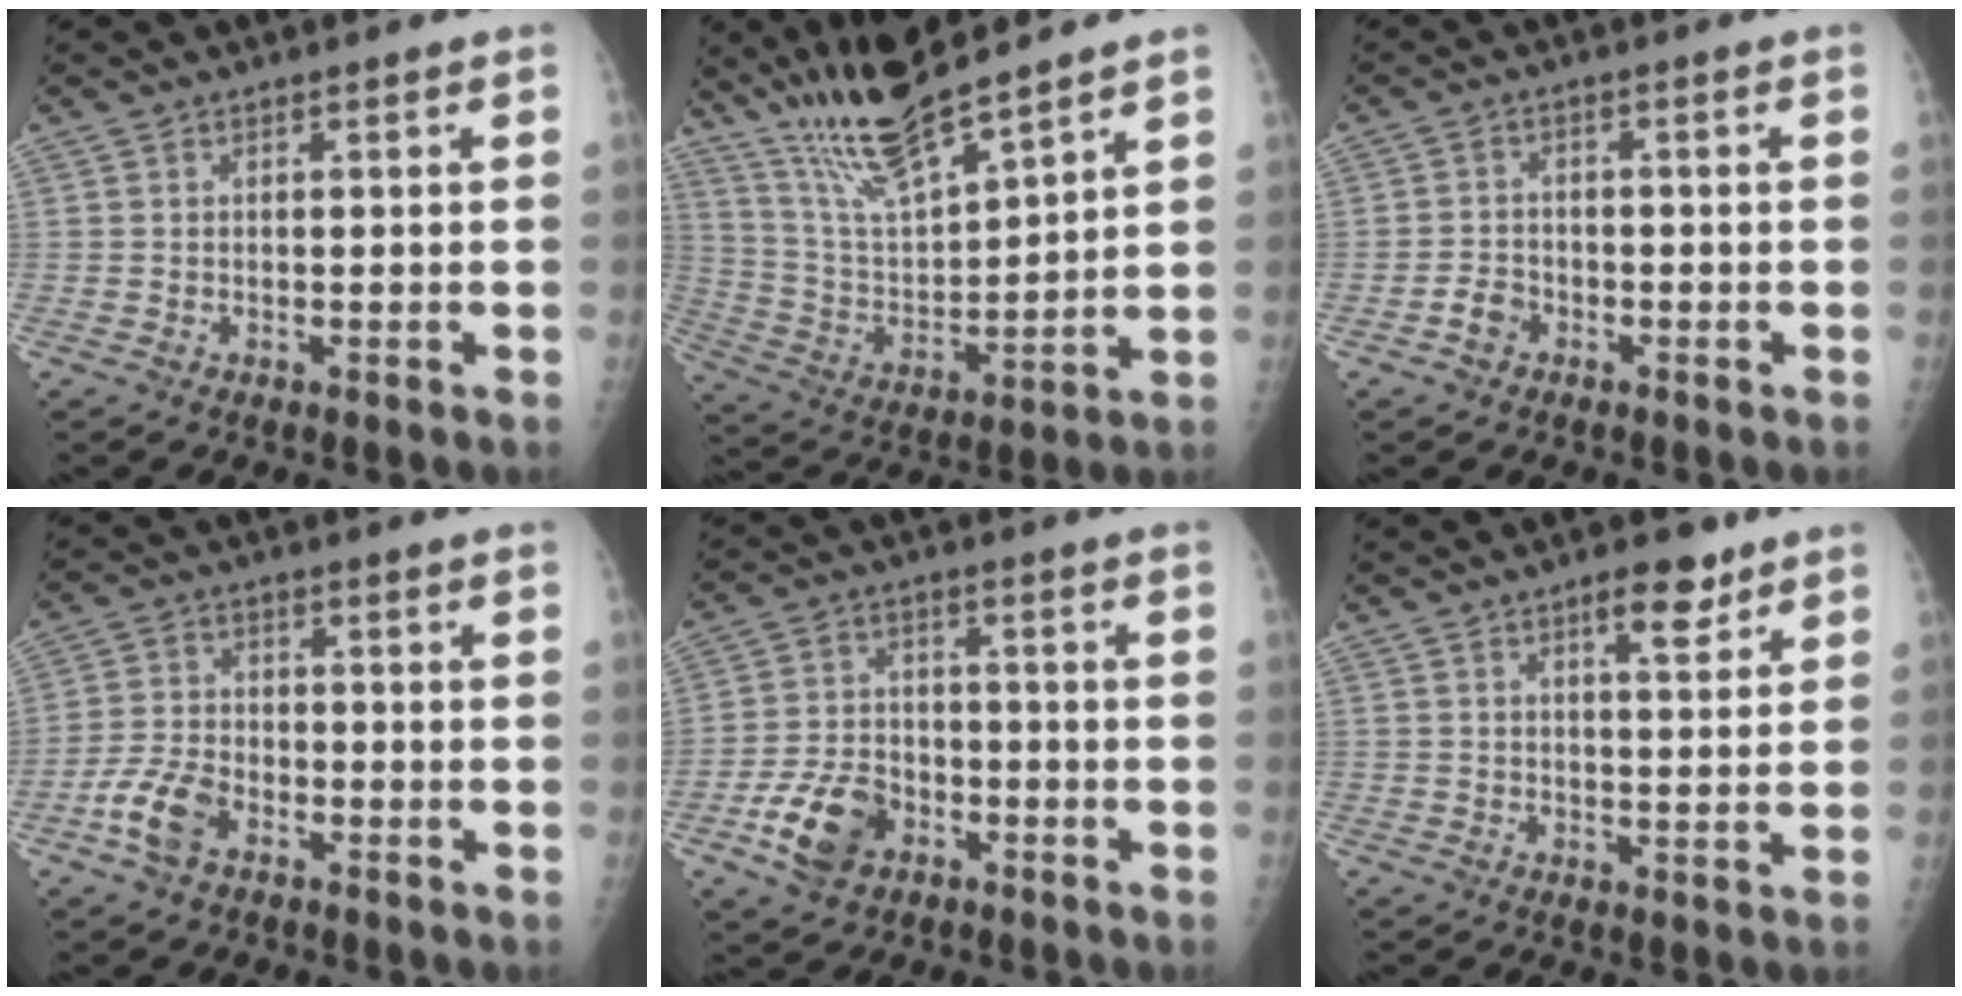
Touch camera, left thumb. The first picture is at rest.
{"total": 14.2, "force": [11.8, 2.1, 7.7], "torque": [-0.133, -0.066, 0.234]}
{"total": 3.0, "force": [-1.7, 2.3, 1.1], "torque": [-0.012, 0.015, -0.032]}
{"total": 6.9, "force": [-3.7, 3.9, 4.3], "torque": [-0.089, 0.016, -0.075]}
{"total": 9.4, "force": [-4.4, 6.4, 5.3], "torque": [-0.088, 0.019, -0.079]}
{"total": 6.0, "force": [3.8, 2.2, 4.1], "torque": [-0.045, -0.021, 0.054]}